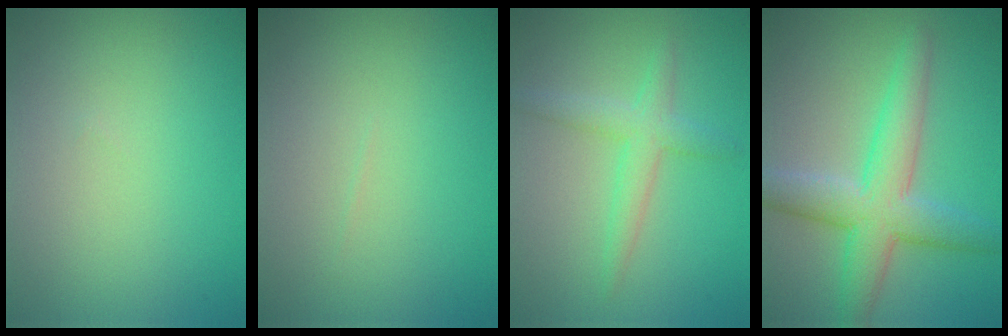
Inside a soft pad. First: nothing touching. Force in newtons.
{"total": 0.0}
{"total": 2.7, "press": 2.7, "slide": 0.1}
{"total": 6.2, "press": 6.2, "slide": 0.1}